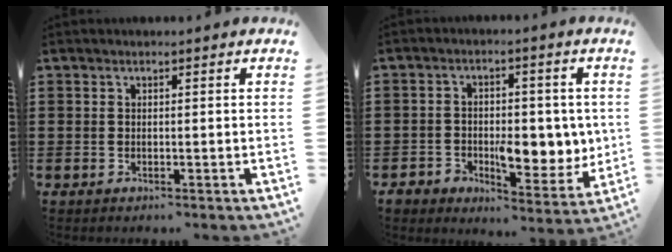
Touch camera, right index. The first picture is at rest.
{"total": 8.2, "force": [-0.9, 5.3, 6.1], "torque": [-0.095, 0.009, -0.012]}